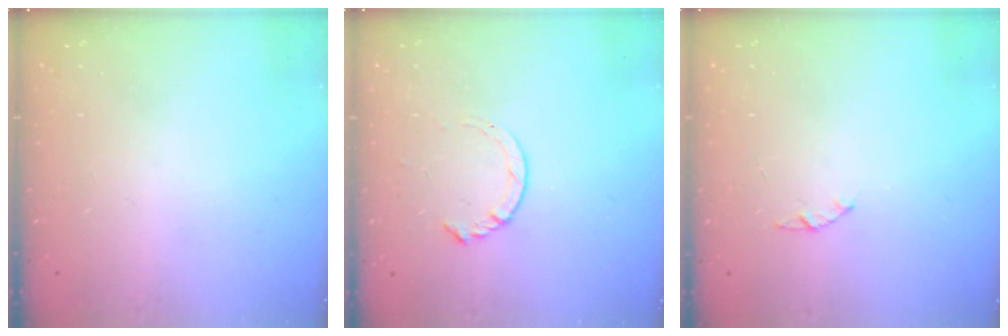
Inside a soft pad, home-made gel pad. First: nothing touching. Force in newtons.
{"total": 4.7, "press": 4.7, "slide": 0.6}
{"total": 1.0, "press": 0.9, "slide": 0.3}